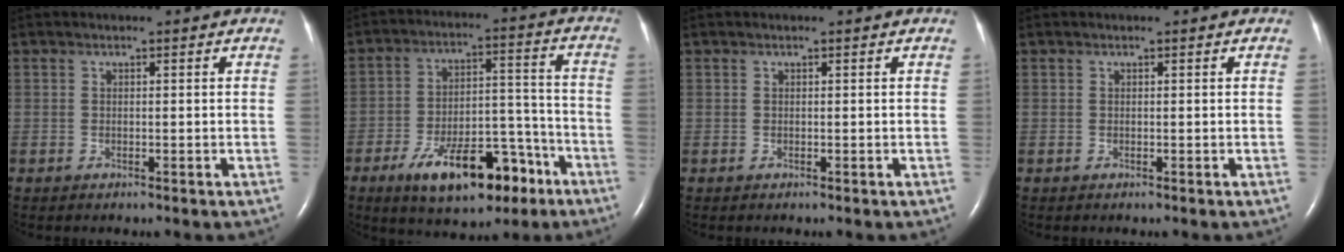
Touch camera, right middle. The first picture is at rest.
{"total": 15.1, "force": [-8.9, 6.2, 10.5], "torque": [-0.160, 0.018, -0.132]}
{"total": 0.0}
{"total": 0.0}